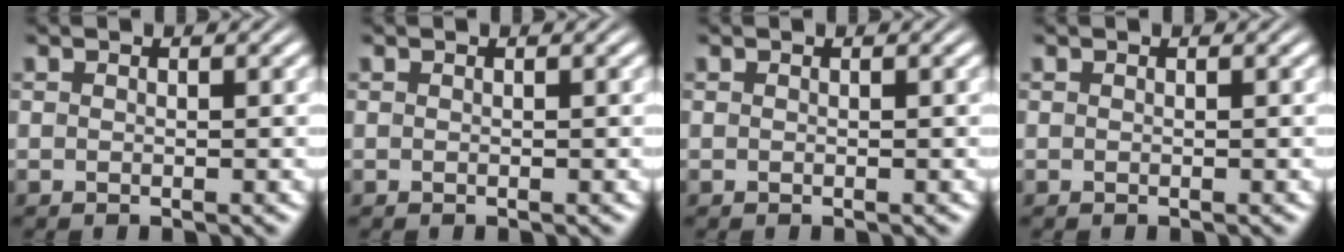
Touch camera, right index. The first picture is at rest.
{"total": 0.0}
{"total": 0.0}
{"total": 0.0}